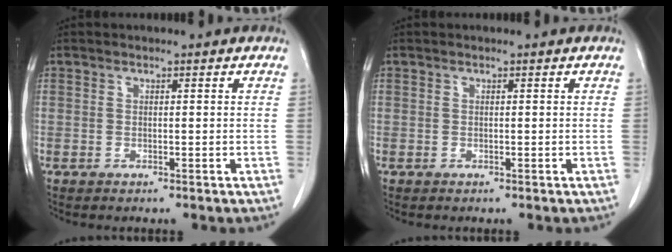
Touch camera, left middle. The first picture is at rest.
{"total": 0.0}